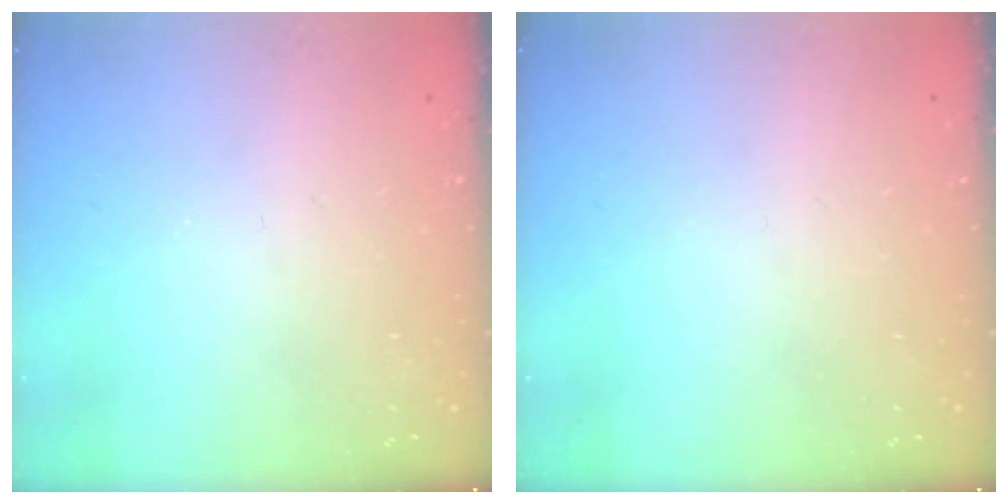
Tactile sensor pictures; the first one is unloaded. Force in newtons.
{"total": 0.0}